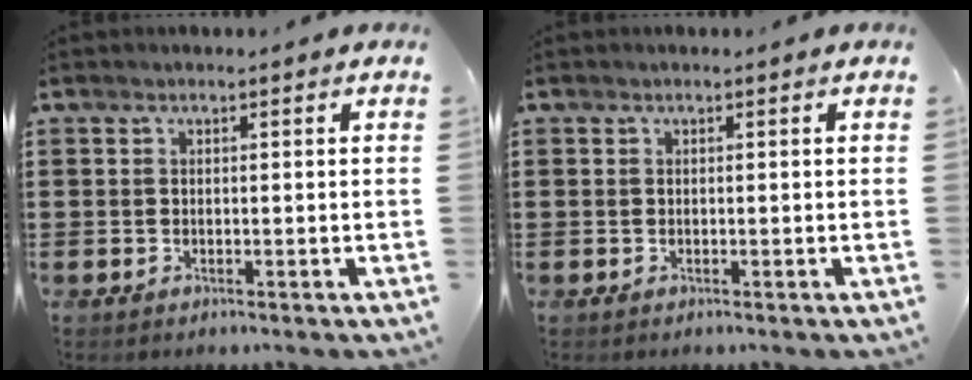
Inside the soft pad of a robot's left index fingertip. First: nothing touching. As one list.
[{"total": 0.0}]